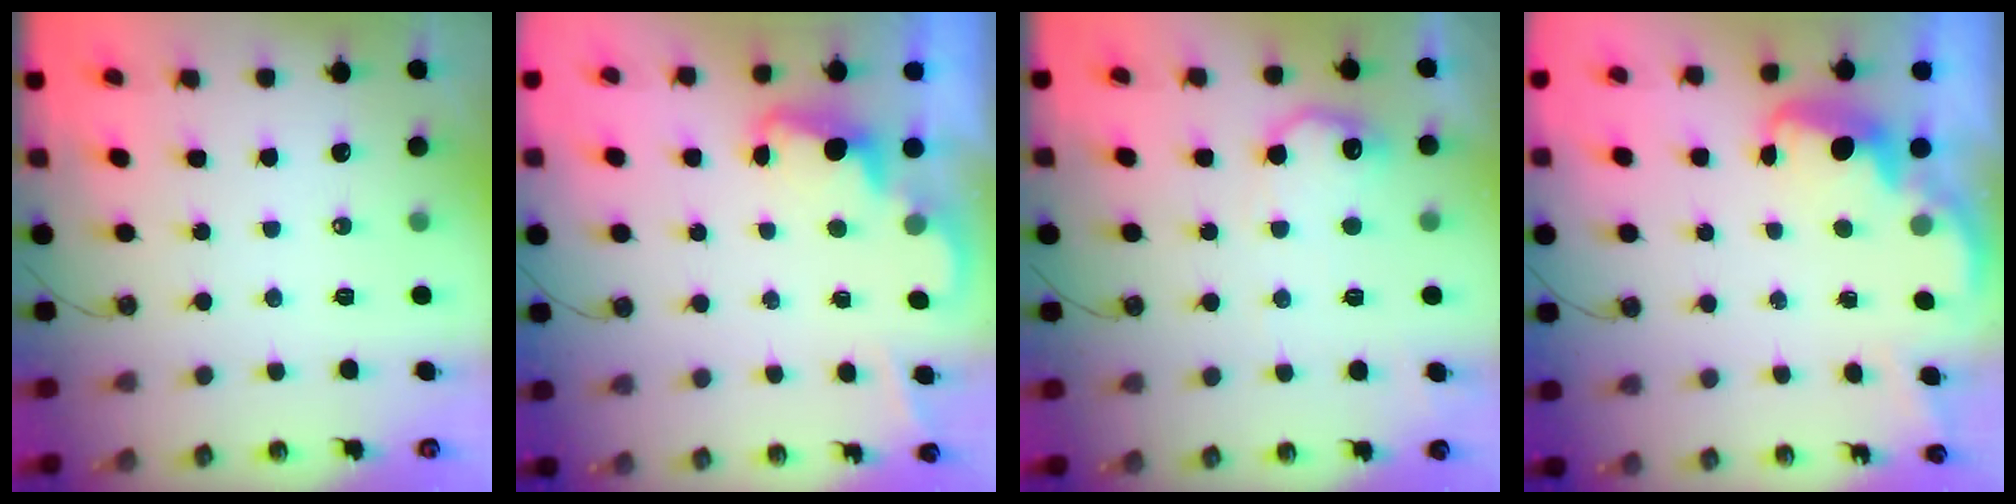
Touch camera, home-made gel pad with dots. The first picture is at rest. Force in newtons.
{"total": 2.3, "press": 2.3, "slide": 0.5}
{"total": 10.7, "press": 10.7, "slide": 0.4}
{"total": 2.6, "press": 2.6, "slide": 0.5}